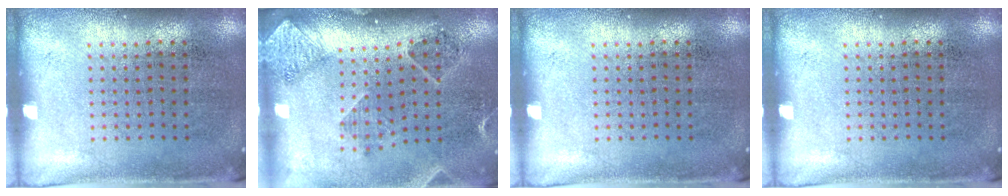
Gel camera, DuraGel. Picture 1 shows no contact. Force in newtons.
{"total": 1.5, "press": 1.5, "slide": 0.3}
{"total": 0.0}
{"total": 0.0}